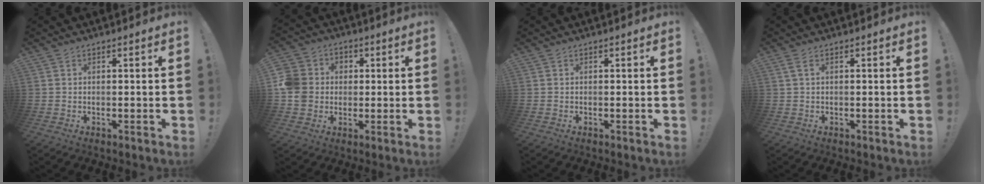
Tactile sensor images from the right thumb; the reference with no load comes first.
{"total": 10.2, "force": [-0.3, 9.5, 3.8], "torque": [-0.070, 0.009, -0.004]}
{"total": 0.0}
{"total": 1.9, "force": [0.6, 0.3, 1.7], "torque": [-0.037, 0.003, 0.012]}